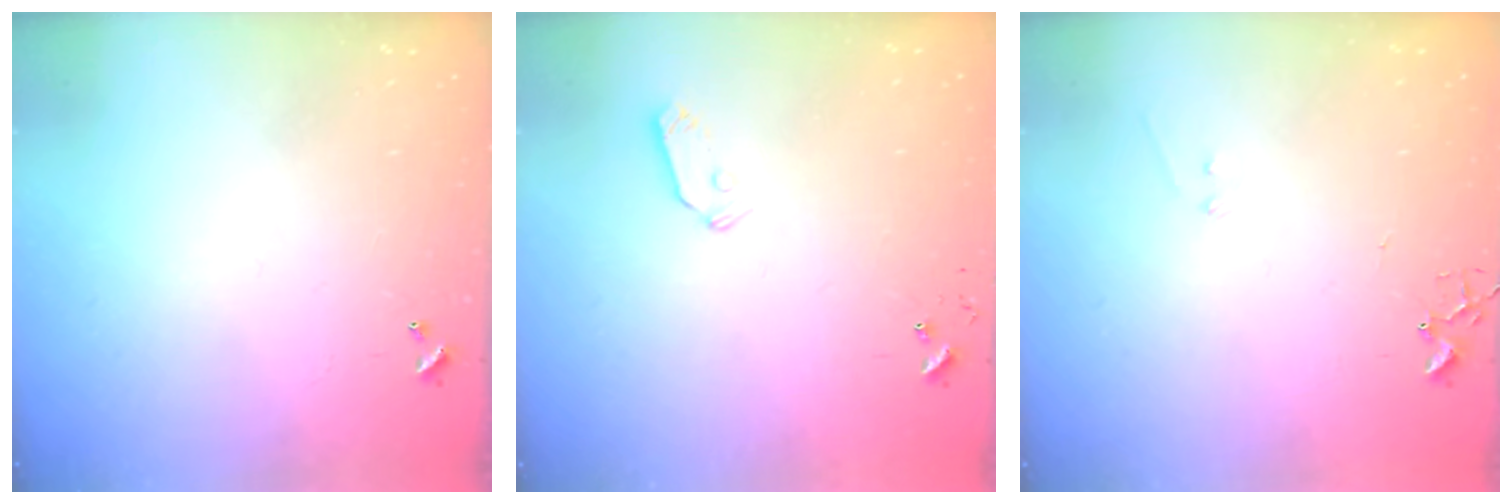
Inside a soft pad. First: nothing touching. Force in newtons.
{"total": 5.6, "press": 5.6, "slide": 0.3}
{"total": 6.1, "press": 6.1, "slide": 0.5}